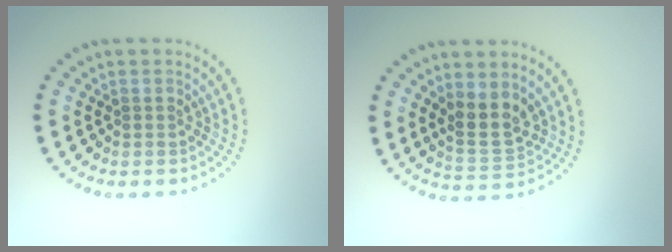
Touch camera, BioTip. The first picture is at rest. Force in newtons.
{"total": 3.0, "press": 2.7, "slide": 1.2}